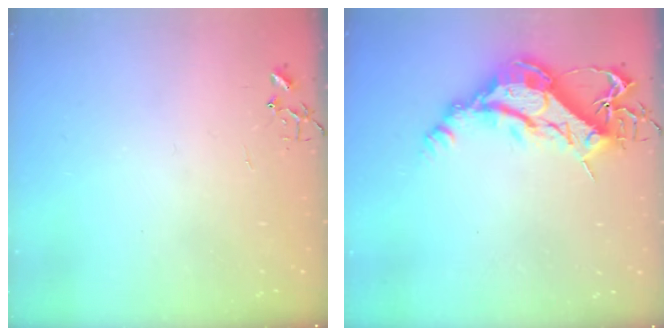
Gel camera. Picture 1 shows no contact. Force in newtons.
{"total": 14.3, "press": 14.2, "slide": 1.5}